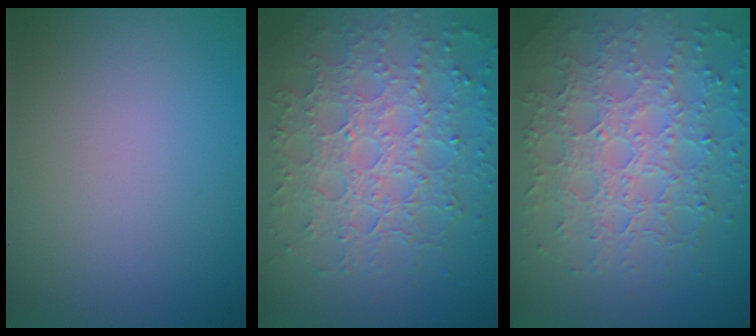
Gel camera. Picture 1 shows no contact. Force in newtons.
{"total": 7.5, "press": 5.6, "slide": 5.0}
{"total": 7.5, "press": 5.6, "slide": 5.0}